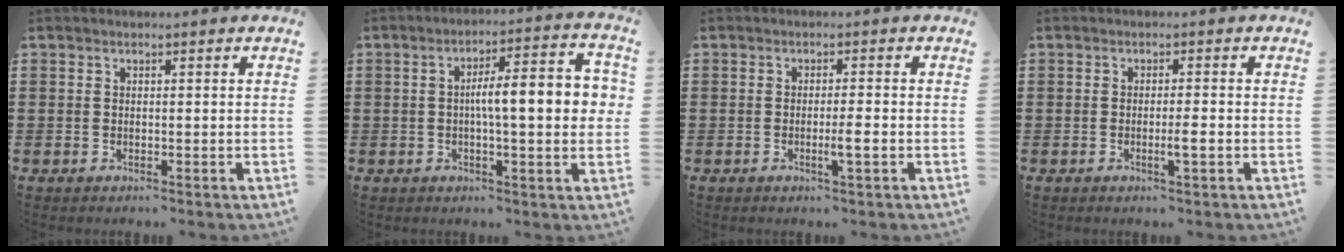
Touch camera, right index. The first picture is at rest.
{"total": 9.4, "force": [0.5, 2.1, 9.1], "torque": [-0.148, 0.004, 0.002]}
{"total": 2.8, "force": [-0.9, 0.0, 2.6], "torque": [-0.050, -0.006, -0.020]}
{"total": 2.3, "force": [-0.8, 0.0, 2.1], "torque": [-0.042, -0.005, -0.018]}